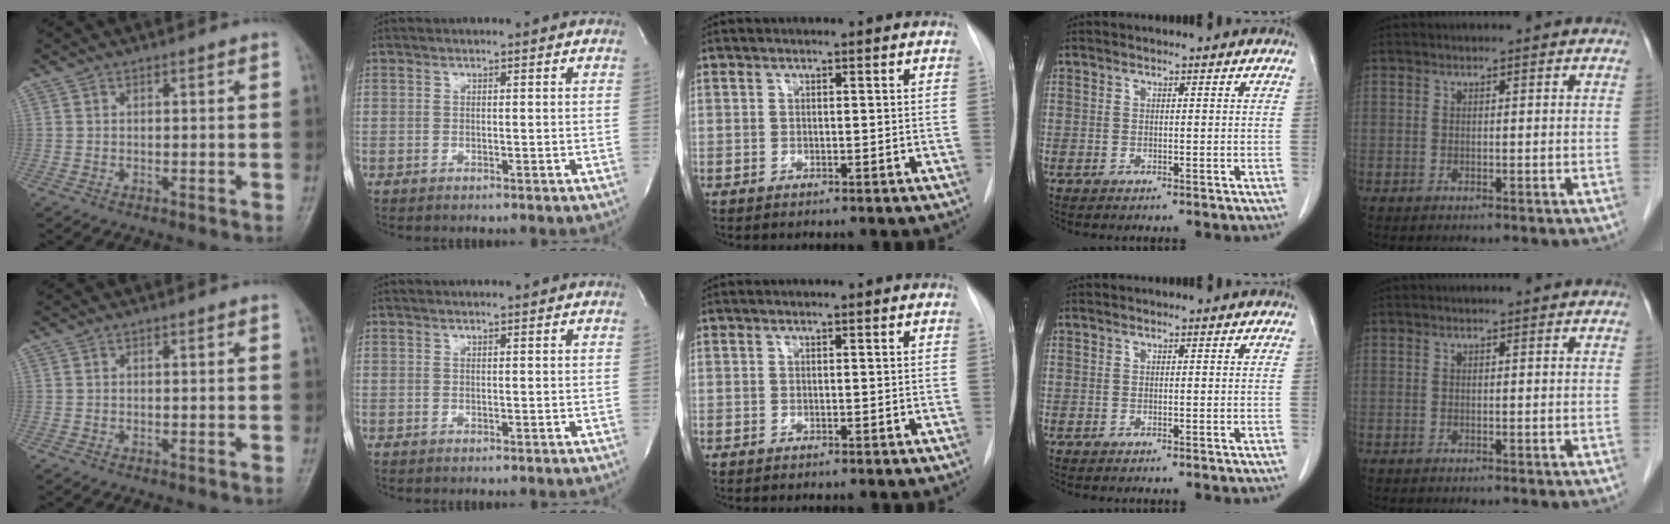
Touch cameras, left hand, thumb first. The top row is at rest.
{}